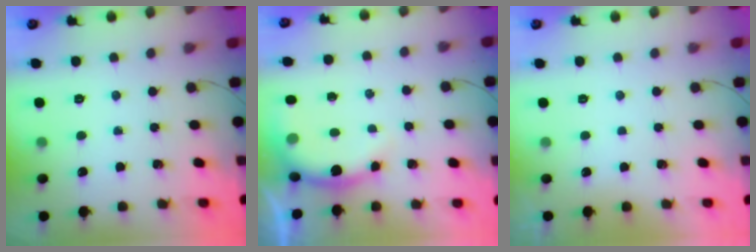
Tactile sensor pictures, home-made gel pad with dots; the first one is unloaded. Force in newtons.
{"total": 6.5, "press": 6.4, "slide": 0.6}
{"total": 2.8, "press": 2.8, "slide": 0.1}